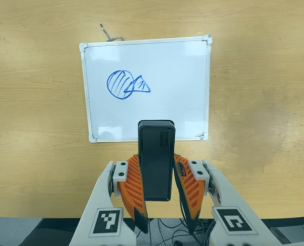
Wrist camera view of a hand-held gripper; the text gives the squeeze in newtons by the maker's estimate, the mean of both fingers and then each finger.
{"total": 5.1, "left": 3.7, "right": 6.5}